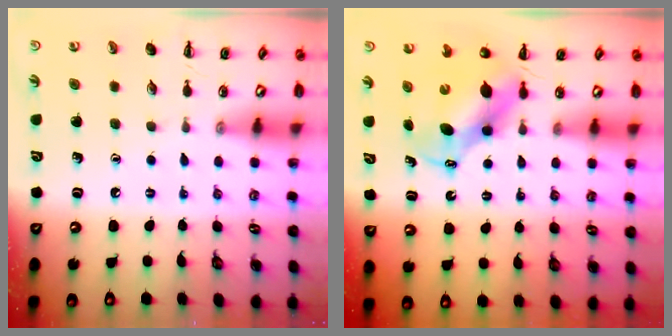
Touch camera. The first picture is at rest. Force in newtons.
{"total": 5.9, "press": 5.8, "slide": 1.1}